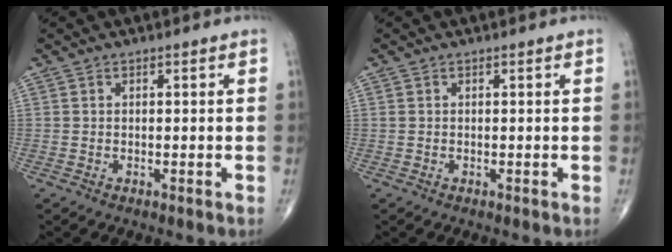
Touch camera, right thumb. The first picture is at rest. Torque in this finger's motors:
{"motor_torque": [0.09, -0.04, 0.21, 0.10, 0.01]}